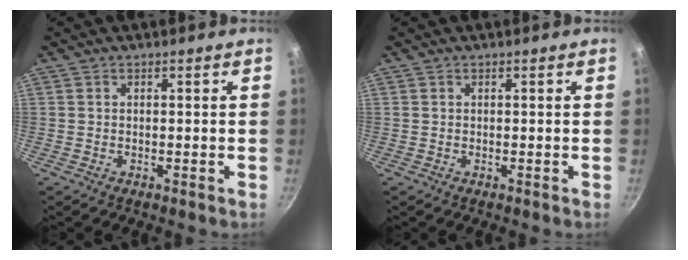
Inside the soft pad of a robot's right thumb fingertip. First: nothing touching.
{"total": 0.0}